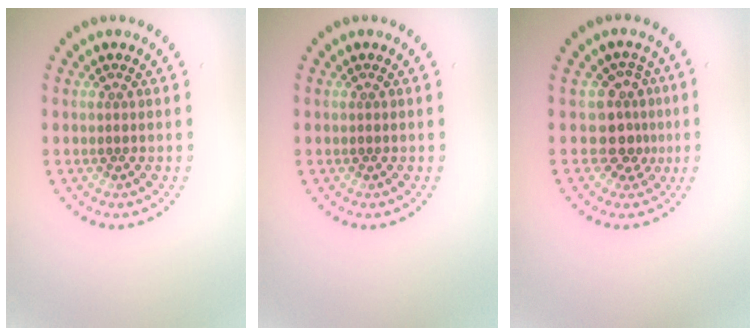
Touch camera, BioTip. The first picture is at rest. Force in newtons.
{"total": 0.0}
{"total": 2.8, "press": 2.3, "slide": 1.7}